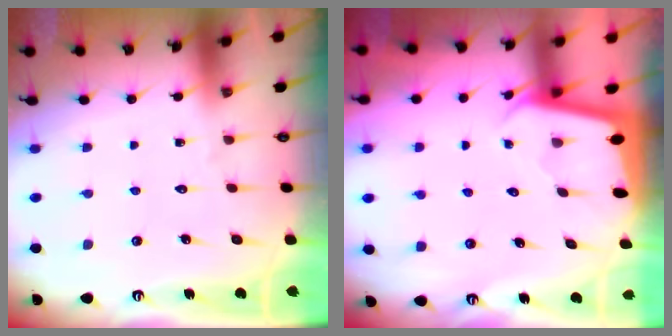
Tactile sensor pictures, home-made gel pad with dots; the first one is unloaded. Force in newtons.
{"total": 2.0, "press": 2.0, "slide": 0.1}